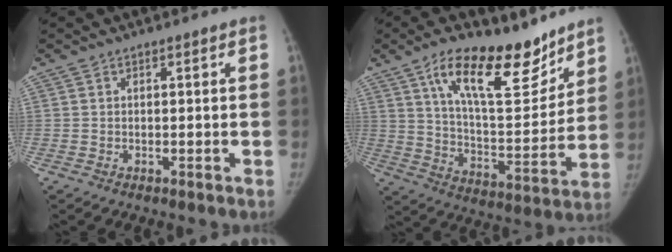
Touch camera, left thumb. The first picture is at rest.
{"total": 19.1, "force": [12.7, 7.6, 12.1], "torque": [-0.153, -0.076, 0.214]}